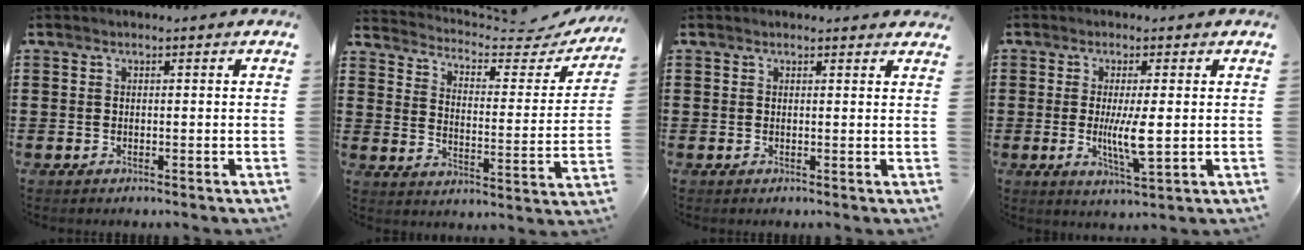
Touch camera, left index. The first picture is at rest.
{"total": 3.6, "force": [3.2, 0.7, 1.3], "torque": [-0.046, -0.021, 0.047]}
{"total": 1.1, "force": [1.0, 0.2, 0.0], "torque": [0.004, -0.001, 0.018]}
{"total": 5.7, "force": [-0.1, 0.9, 5.6], "torque": [-0.115, -0.008, -0.008]}